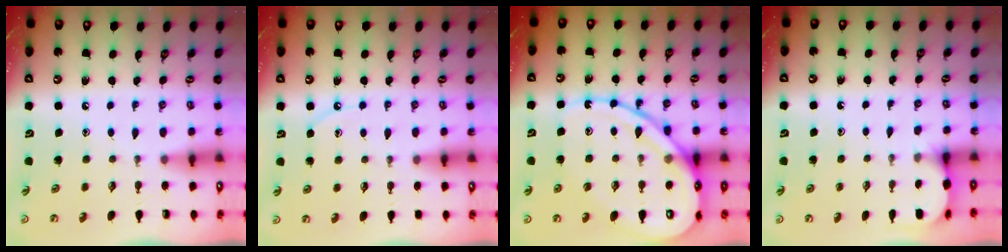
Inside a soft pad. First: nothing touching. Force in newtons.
{"total": 4.7, "press": 4.7, "slide": 0.4}
{"total": 17.7, "press": 17.6, "slide": 1.8}
{"total": 1.3, "press": 1.3, "slide": 0.1}